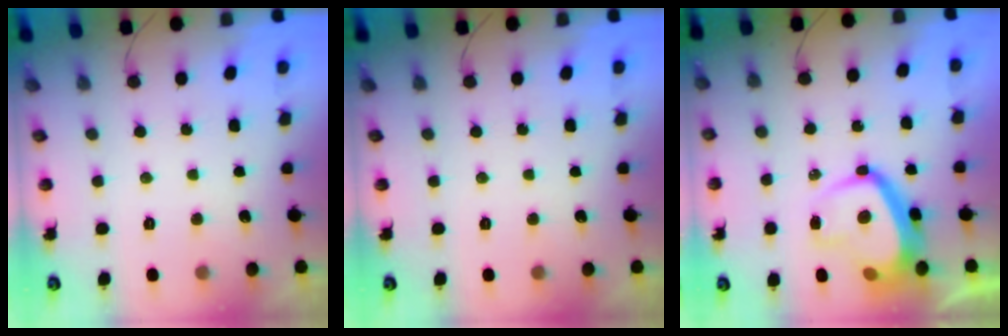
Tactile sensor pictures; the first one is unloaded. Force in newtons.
{"total": 0.0}
{"total": 10.8, "press": 10.7, "slide": 1.5}